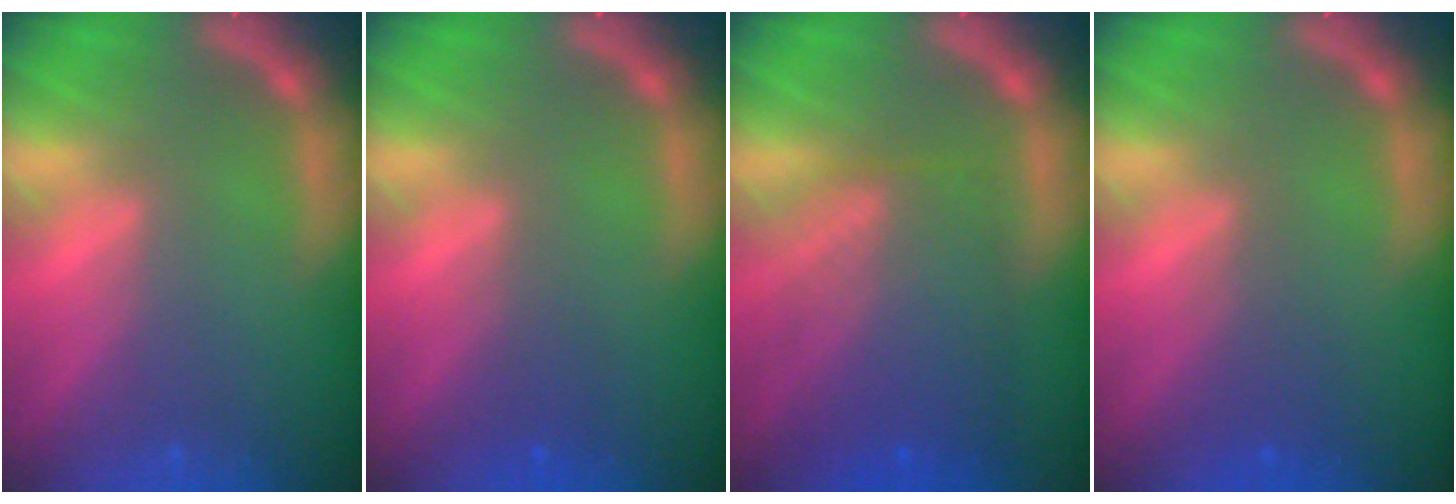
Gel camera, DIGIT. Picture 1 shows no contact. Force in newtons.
{"total": 1.5}
{"total": 7.5}
{"total": 2.0}